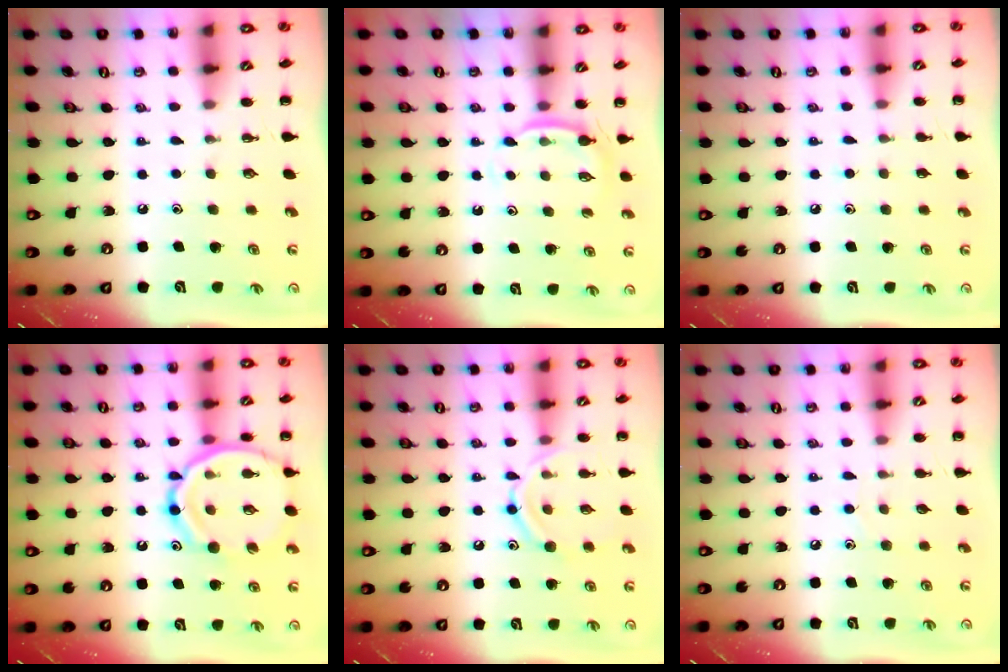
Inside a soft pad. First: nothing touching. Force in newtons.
{"total": 5.6, "press": 5.4, "slide": 1.4}
{"total": 3.8, "press": 3.4, "slide": 1.6}
{"total": 16.3, "press": 16.1, "slide": 2.5}
{"total": 12.4, "press": 12.4, "slide": 1.2}
{"total": 2.5, "press": 2.3, "slide": 0.9}